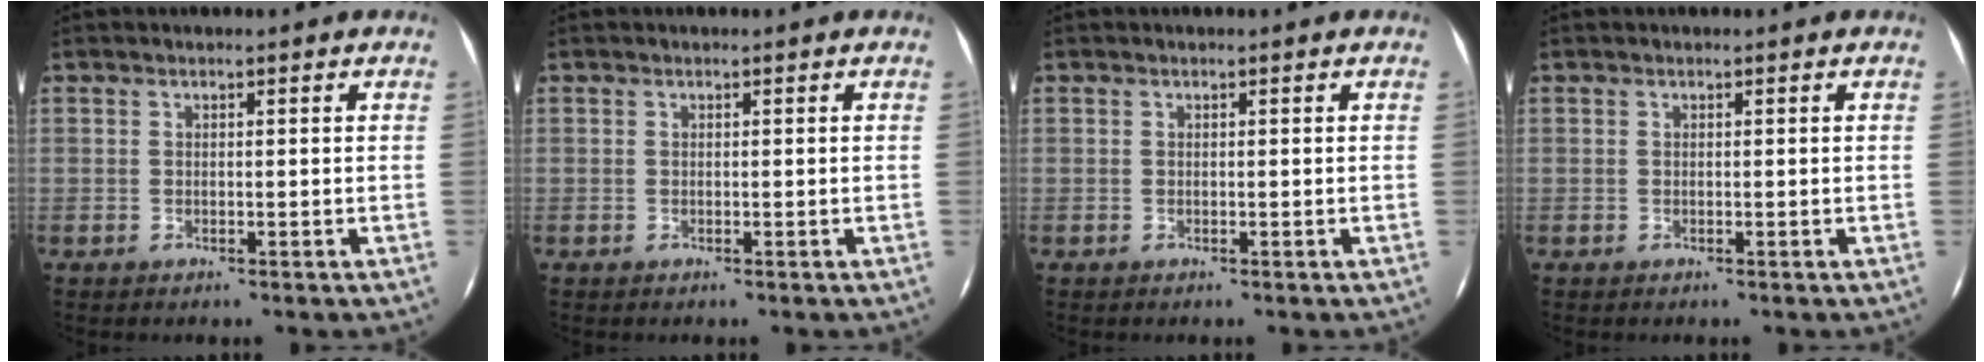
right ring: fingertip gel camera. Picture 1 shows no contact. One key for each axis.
{"total": 0.0}
{"total": 0.0}
{"total": 0.0}